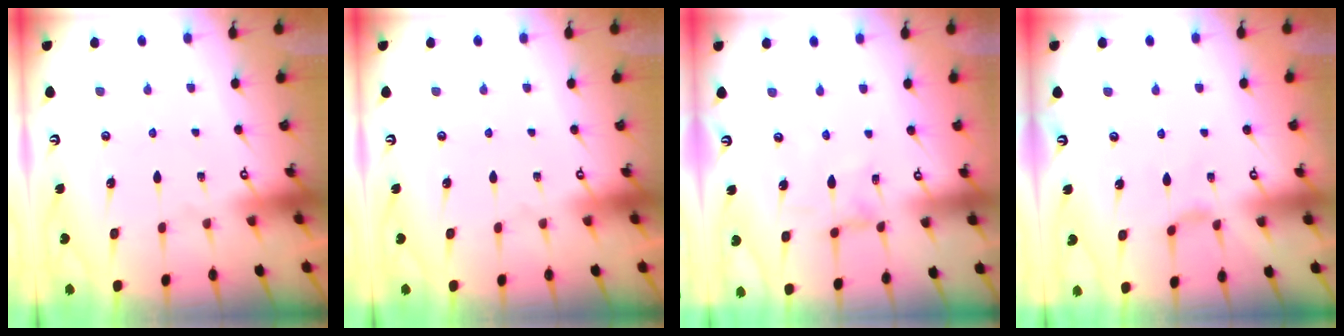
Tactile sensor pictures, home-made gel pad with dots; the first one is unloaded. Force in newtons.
{"total": 0.0}
{"total": 1.6, "press": 1.5, "slide": 0.4}
{"total": 2.1, "press": 2.1, "slide": 0.4}